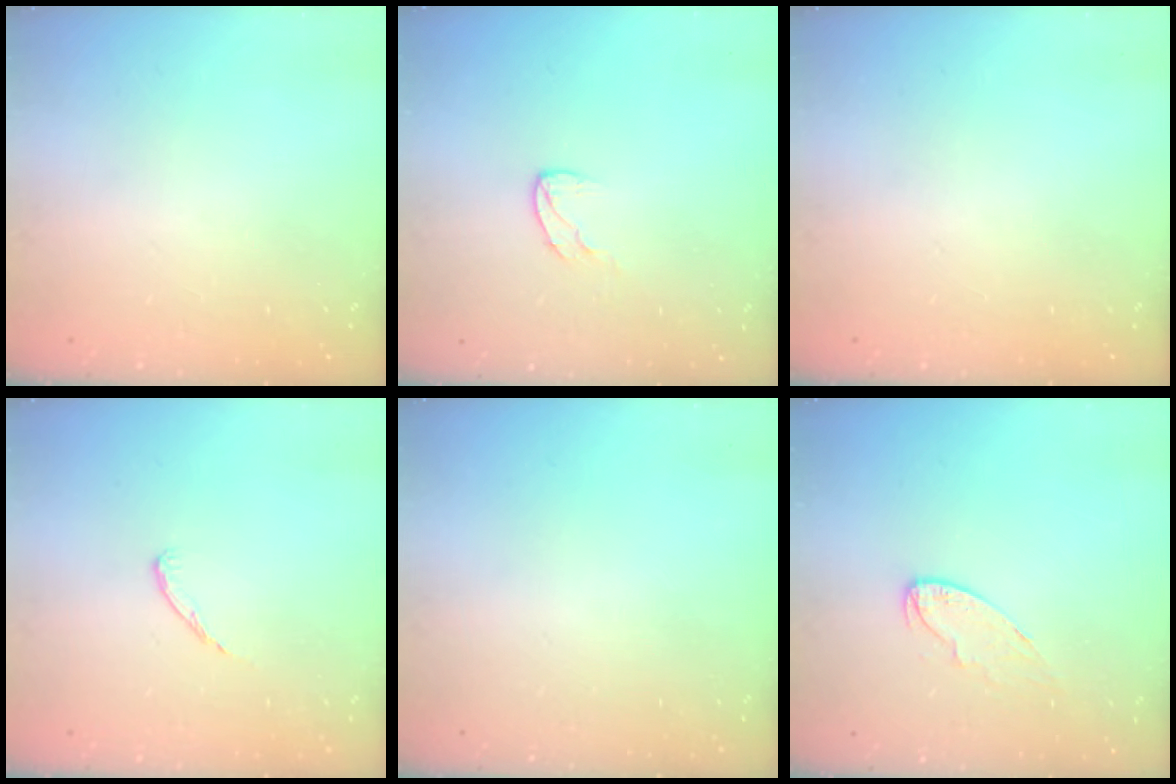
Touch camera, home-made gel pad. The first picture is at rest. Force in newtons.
{"total": 4.6, "press": 4.6, "slide": 0.5}
{"total": 0.0}
{"total": 3.6, "press": 3.6, "slide": 0.3}
{"total": 0.0}
{"total": 6.4, "press": 6.4, "slide": 0.3}